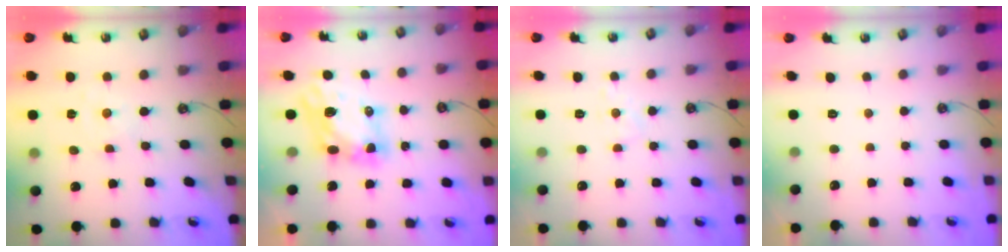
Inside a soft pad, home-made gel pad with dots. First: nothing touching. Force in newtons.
{"total": 6.7, "press": 6.7, "slide": 0.5}
{"total": 4.6, "press": 4.5, "slide": 1.0}
{"total": 0.0}